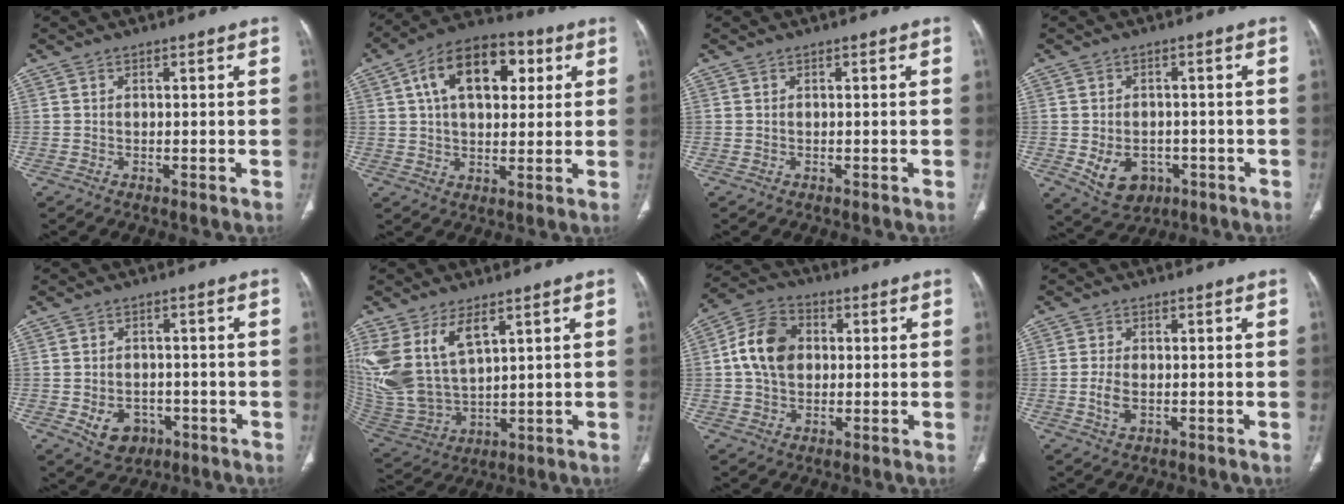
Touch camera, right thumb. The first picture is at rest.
{"total": 16.5, "force": [5.2, 9.6, 12.3], "torque": [-0.170, 0.011, 0.076]}
{"total": 0.0}
{"total": 7.6, "force": [-2.2, 5.8, 4.4], "torque": [-0.058, 0.012, -0.018]}
{"total": 6.2, "force": [-2.2, 4.8, 3.2], "torque": [-0.035, 0.014, -0.022]}
{"total": 15.4, "force": [7.1, 7.9, 11.2], "torque": [-0.233, -0.029, 0.163]}
{"total": 11.0, "force": [1.1, 8.1, 7.2], "torque": [-0.120, 0.019, 0.012]}
{"total": 3.6, "force": [-0.5, 2.0, 2.9], "torque": [-0.063, -0.003, -0.010]}